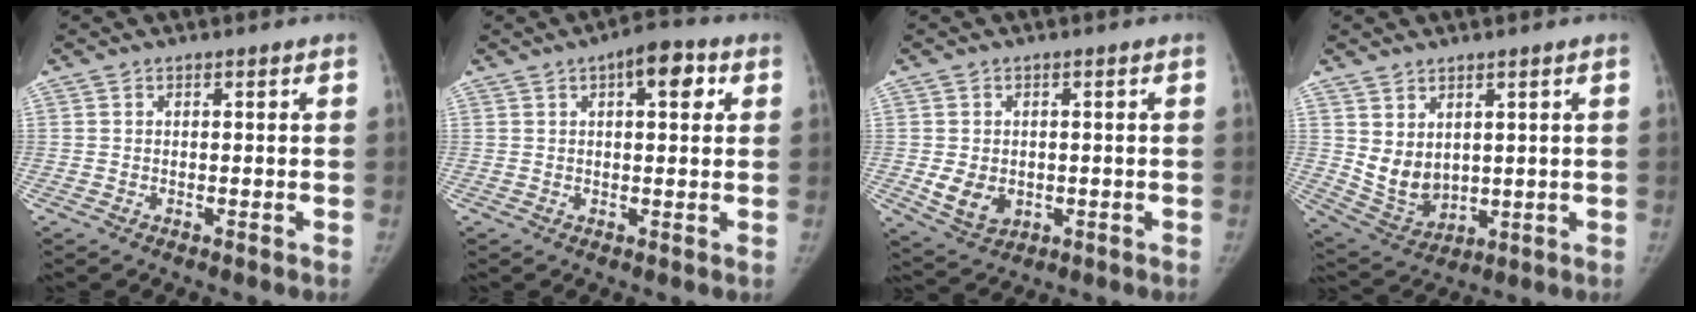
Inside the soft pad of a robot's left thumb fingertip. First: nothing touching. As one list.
[{"total": 6.9, "force": [2.7, 2.9, 5.7], "torque": [-0.061, 0.005, 0.030]}, {"total": 5.9, "force": [-0.7, 4.7, 3.6], "torque": [-0.049, -0.006, 0.004]}, {"total": 7.7, "force": [2.3, 5.4, 5.0], "torque": [-0.067, -0.025, 0.068]}]